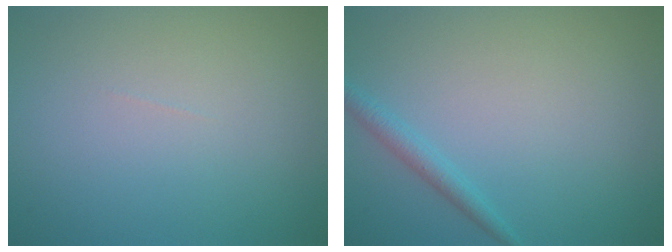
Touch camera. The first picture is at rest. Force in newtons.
{"total": 1.5, "press": 1.5, "slide": 0.1}